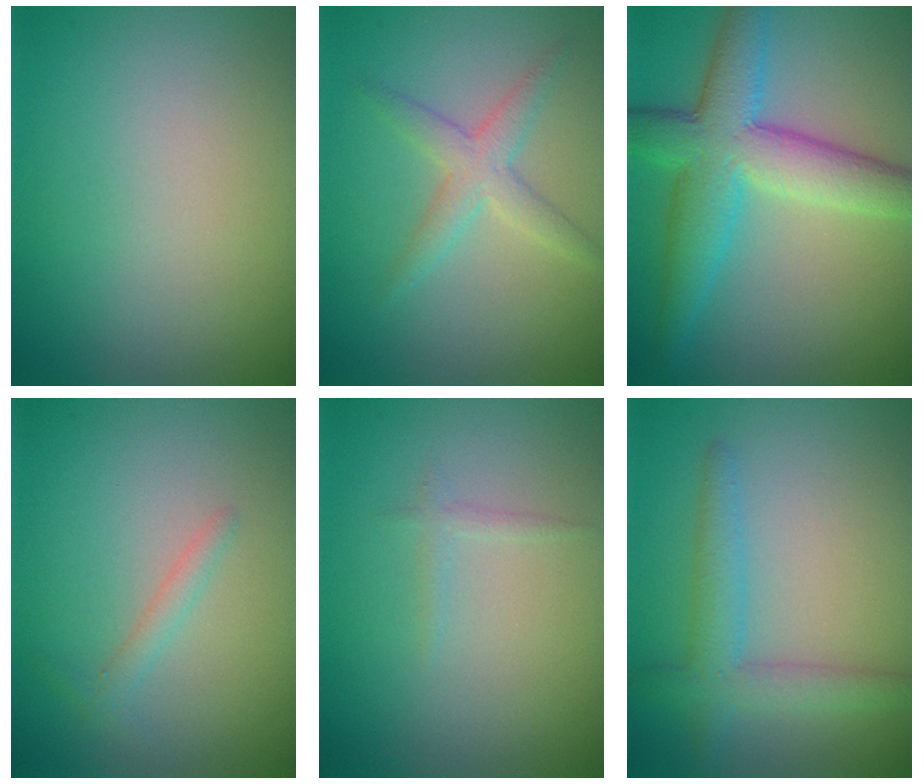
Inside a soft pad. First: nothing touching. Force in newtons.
{"total": 2.6, "press": 2.6, "slide": 0.1}
{"total": 7.4, "press": 7.4, "slide": 0.2}
{"total": 1.2, "press": 1.2, "slide": 0.1}
{"total": 0.7, "press": 0.7, "slide": 0.1}
{"total": 3.2, "press": 3.1, "slide": 0.2}